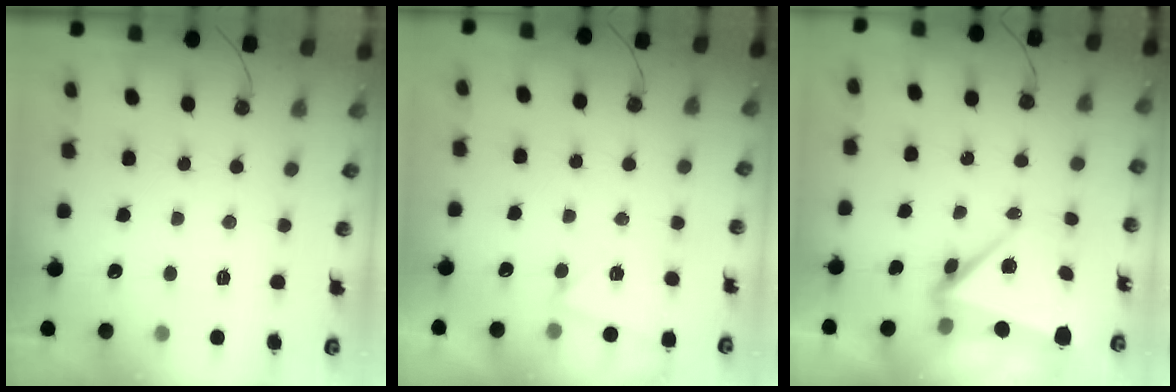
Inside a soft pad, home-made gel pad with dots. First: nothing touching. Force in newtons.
{"total": 3.7, "press": 2.8, "slide": 2.4}
{"total": 6.5, "press": 6.4, "slide": 1.2}